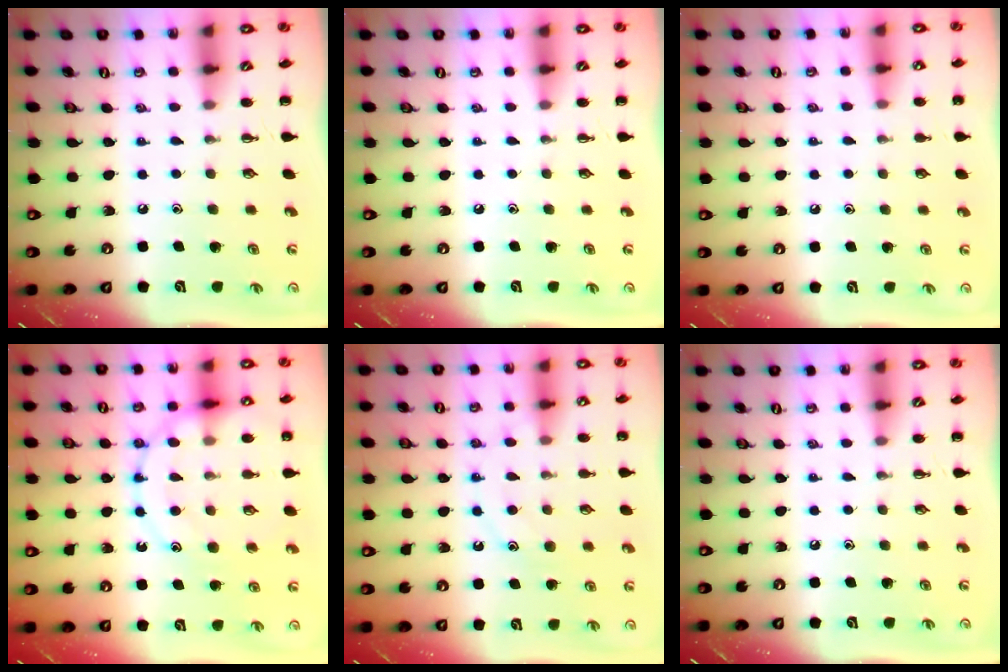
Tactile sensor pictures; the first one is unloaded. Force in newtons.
{"total": 0.0}
{"total": 4.2, "press": 4.0, "slide": 1.3}
{"total": 15.7, "press": 15.6, "slide": 1.9}
{"total": 11.5, "press": 11.5, "slide": 0.7}
{"total": 0.0}